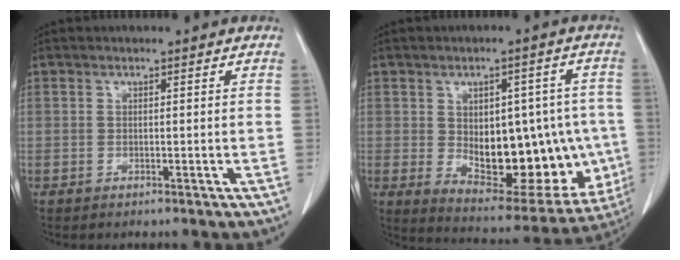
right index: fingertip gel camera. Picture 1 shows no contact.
{"total": 19.8, "force": [-1.9, 10.3, 16.9], "torque": [-0.224, 0.011, 0.005]}